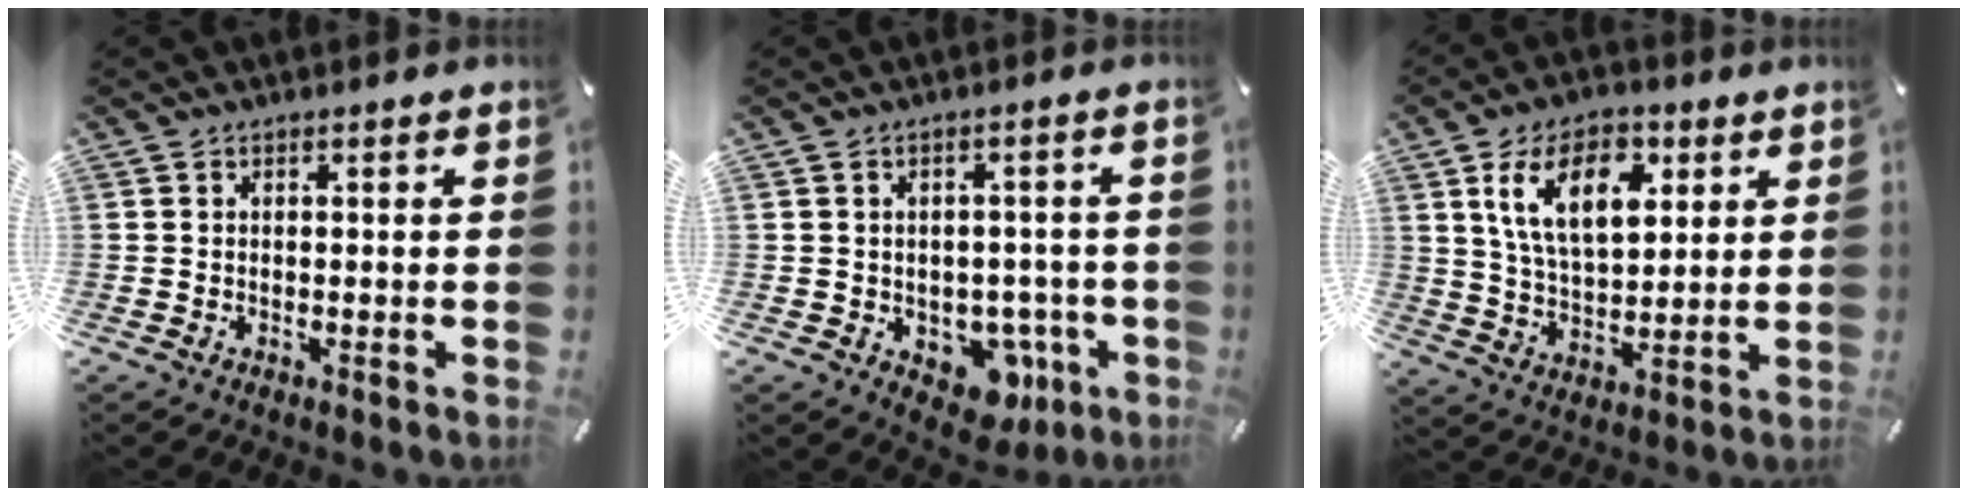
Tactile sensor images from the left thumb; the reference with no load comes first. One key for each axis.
{"total": 7.9, "fx": -2.3, "fy": 6.1, "fz": 4.4, "tx": -0.034, "ty": 0.009, "tz": -0.033}
{"total": 14.2, "fx": 6.1, "fy": 8.3, "fz": 9.8, "tx": -0.173, "ty": -0.001, "tz": 0.107}